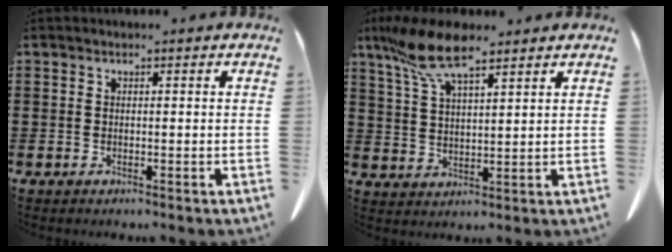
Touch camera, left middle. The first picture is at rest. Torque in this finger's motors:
{"motor_torque": [2.14, 0.00, 0.31, 0.17]}